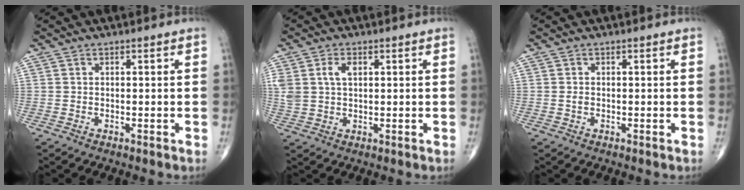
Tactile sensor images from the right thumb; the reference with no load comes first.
{"total": 5.3, "force": [1.7, 3.2, 3.9], "torque": [-0.085, 0.005, 0.038]}
{"total": 0.7, "force": [0.0, 0.5, 0.4], "torque": [-0.006, 0.001, -0.001]}